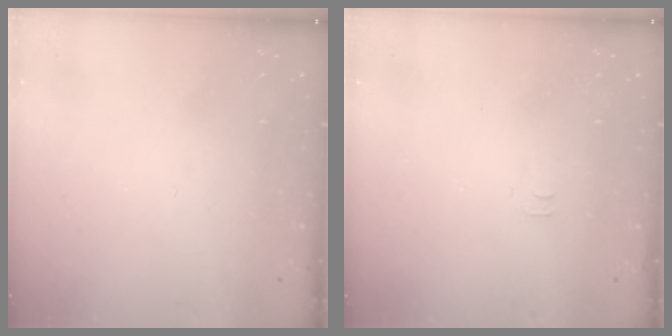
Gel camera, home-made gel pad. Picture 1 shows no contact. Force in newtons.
{"total": 3.8, "press": 3.8, "slide": 0.5}